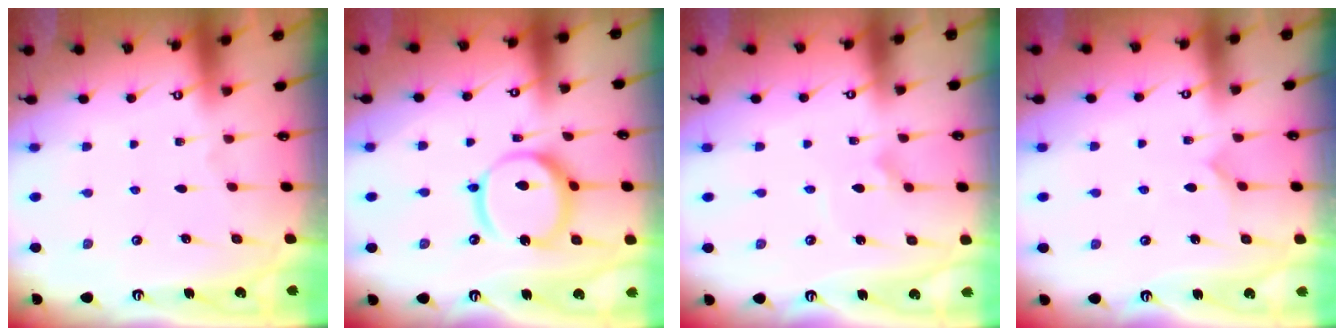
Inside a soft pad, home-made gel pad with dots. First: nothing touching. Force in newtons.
{"total": 14.3, "press": 14.2, "slide": 1.6}
{"total": 2.3, "press": 2.3, "slide": 0.1}
{"total": 2.8, "press": 2.8, "slide": 0.3}